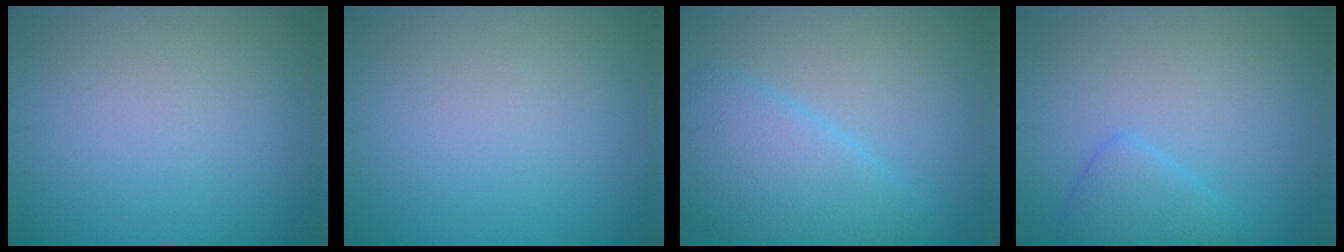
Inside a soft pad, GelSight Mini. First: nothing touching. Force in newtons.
{"total": 0.0}
{"total": 5.2, "press": 5.2, "slide": 0.1}
{"total": 2.3, "press": 2.3, "slide": 0.2}